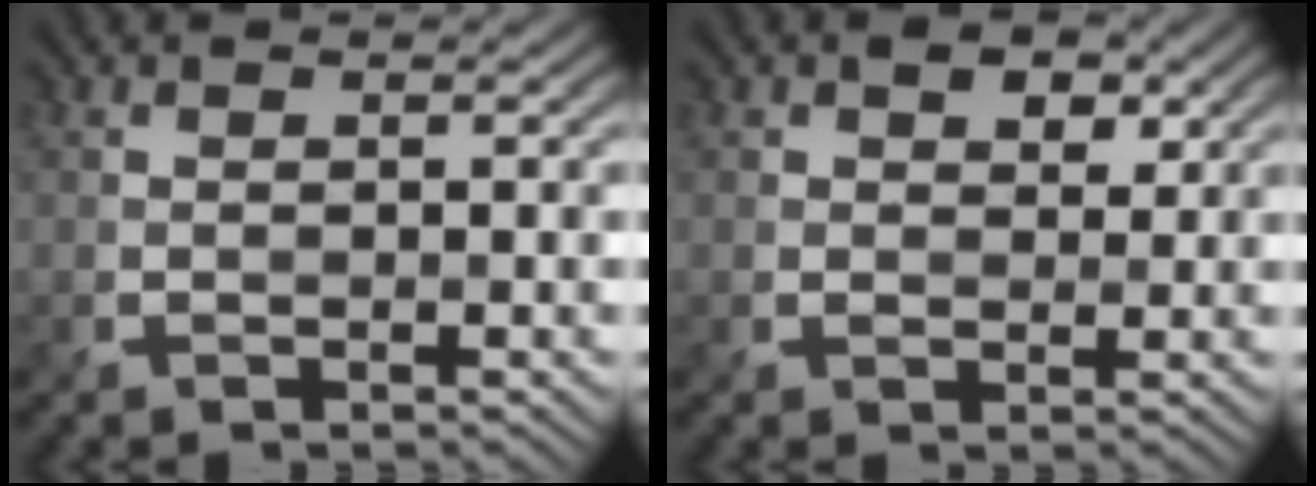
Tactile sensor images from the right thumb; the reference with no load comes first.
{"total": 3.2, "force": [1.6, 2.1, 1.7], "torque": [-0.029, 0.000, 0.020]}